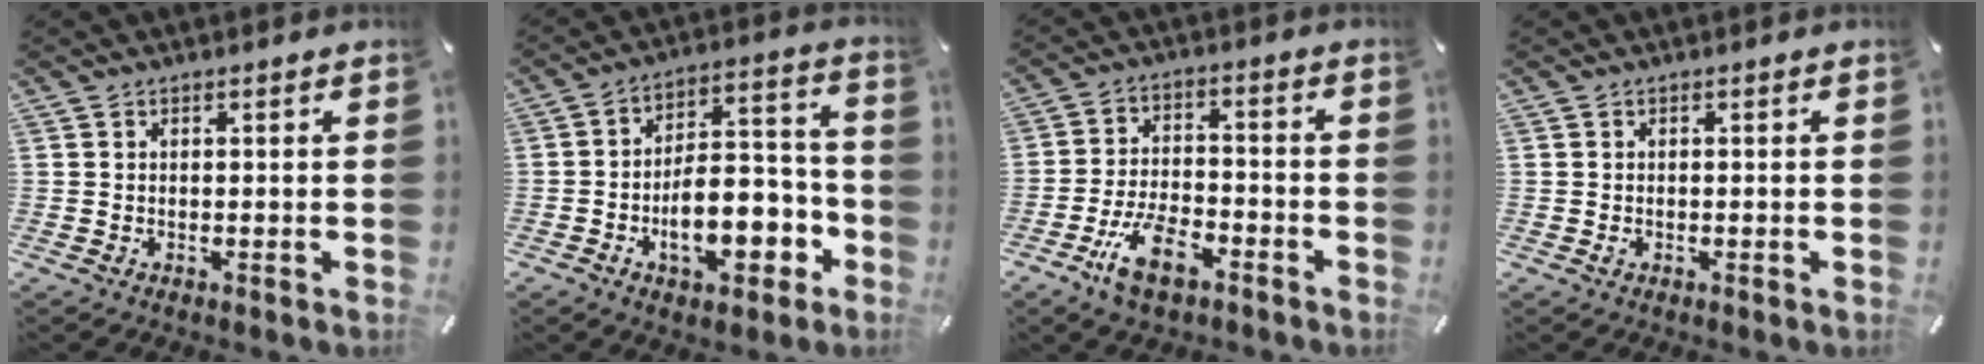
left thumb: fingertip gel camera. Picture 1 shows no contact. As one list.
[{"total": 14.1, "force": [-5.5, 8.3, 10.0], "torque": [-0.139, 0.013, -0.092]}, {"total": 11.1, "force": [-6.2, 5.3, 7.5], "torque": [-0.153, 0.026, -0.113]}, {"total": 0.8, "force": [-0.2, 0.5, 0.5], "torque": [-0.010, -0.001, -0.004]}]